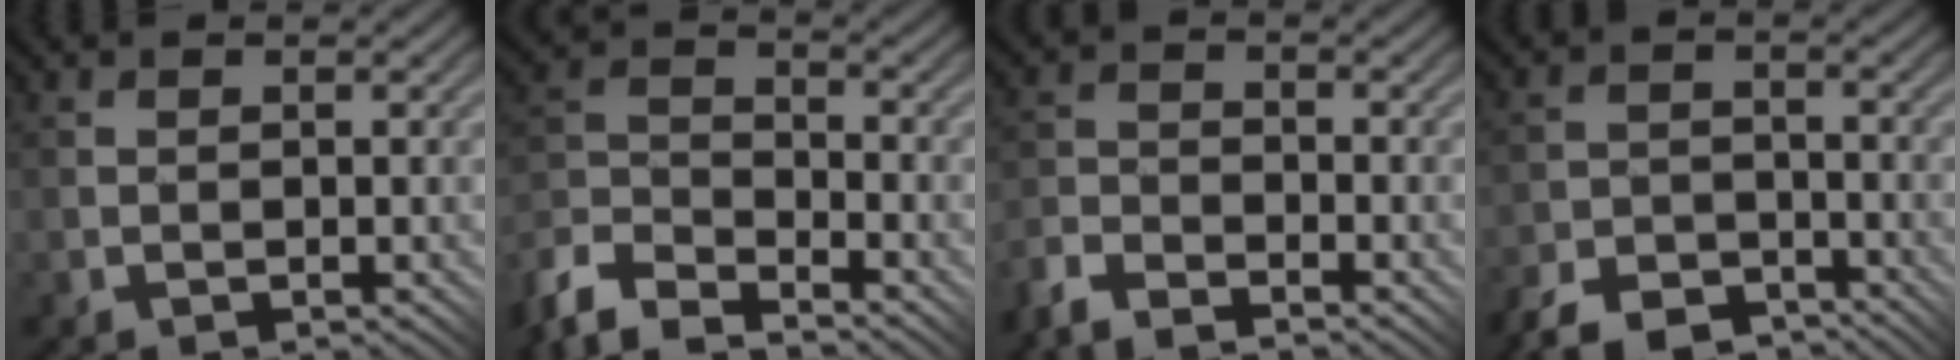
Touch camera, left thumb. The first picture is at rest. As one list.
[{"total": 9.4, "force": [-8.2, 2.7, 3.6], "torque": [-0.079, -0.003, -0.172]}, {"total": 4.6, "force": [-4.1, 1.3, 1.6], "torque": [-0.036, 0.000, -0.094]}, {"total": 6.7, "force": [-5.9, 2.3, 2.1], "torque": [-0.041, -0.006, -0.116]}]